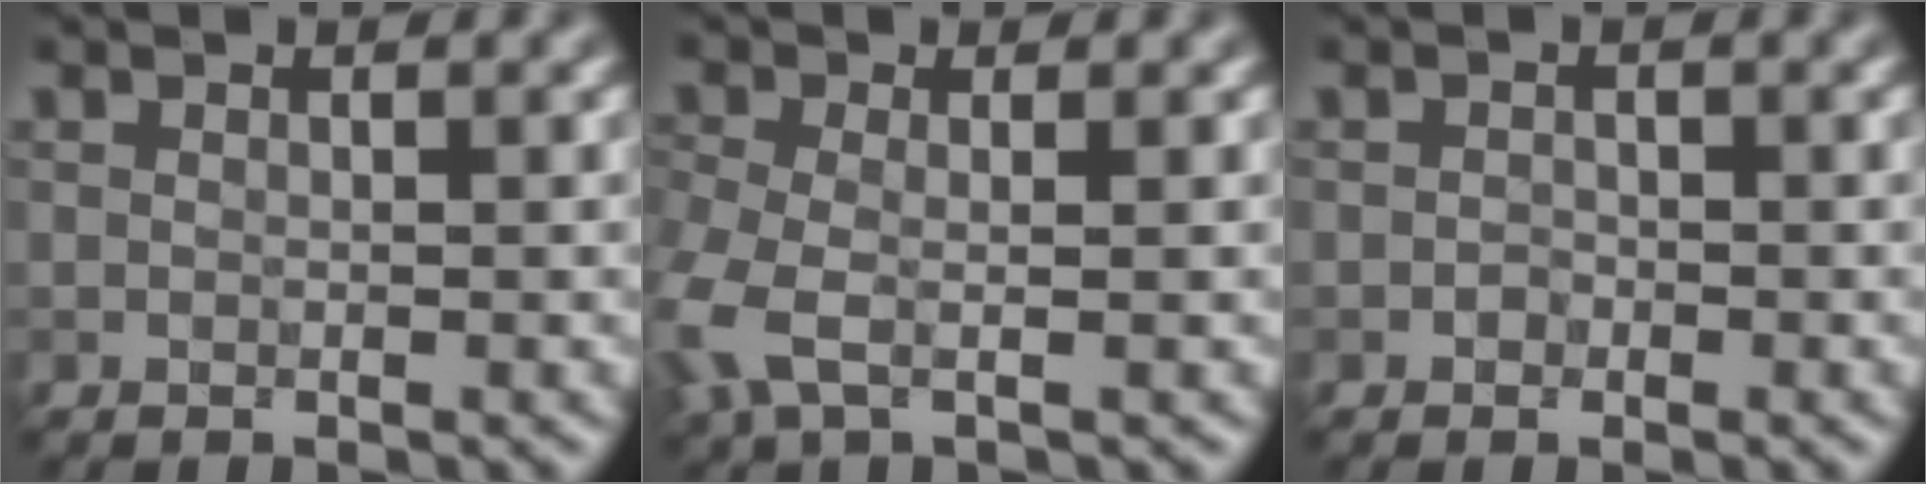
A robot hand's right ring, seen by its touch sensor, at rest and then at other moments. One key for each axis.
{"total": 3.1, "fx": -2.4, "fy": 0.6, "fz": 1.8, "tx": -0.094, "ty": -0.017, "tz": -0.011}
{"total": 2.3, "fx": -1.8, "fy": -0.7, "fz": -1.3, "tx": -0.009, "ty": -0.011, "tz": 0.007}